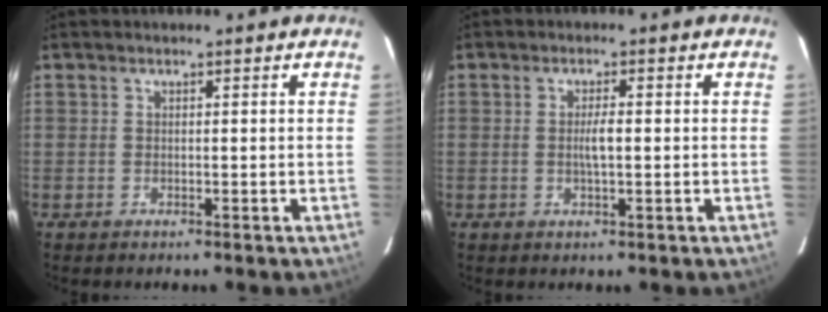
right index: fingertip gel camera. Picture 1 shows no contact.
{"total": 2.7, "force": [-0.2, 0.3, 2.7], "torque": [-0.053, 0.000, -0.003]}